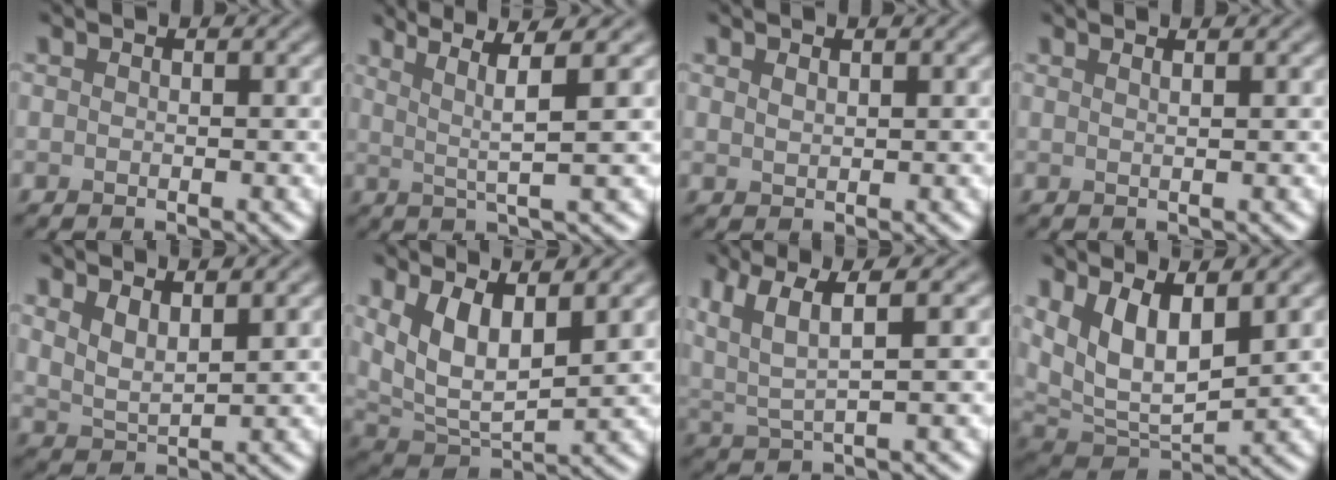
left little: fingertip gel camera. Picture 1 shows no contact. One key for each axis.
{"total": 4.3, "fx": 2.0, "fy": 0.3, "fz": 3.8, "tx": -0.075, "ty": 0.004, "tz": 0.040}
{"total": 0.9, "fx": 0.7, "fy": 0.4, "fz": 0.5, "tx": -0.014, "ty": 0.000, "tz": 0.015}
{"total": 2.0, "fx": 1.2, "fy": 0.9, "fz": 1.3, "tx": 0.002, "ty": 0.001, "tz": -0.009}
{"total": 2.9, "fx": 2.1, "fy": 0.9, "fz": 1.9, "tx": -0.041, "ty": -0.007, "tz": 0.042}
{"total": 6.3, "fx": 2.8, "fy": 2.5, "fz": 5.1, "tx": -0.108, "ty": -0.012, "tz": 0.058}
{"total": 4.9, "fx": 2.6, "fy": 1.2, "fz": 4.0, "tx": -0.093, "ty": 0.004, "tz": 0.055}
{"total": 7.5, "fx": 2.9, "fy": 3.2, "fz": 6.2, "tx": -0.125, "ty": -0.010, "tz": 0.058}